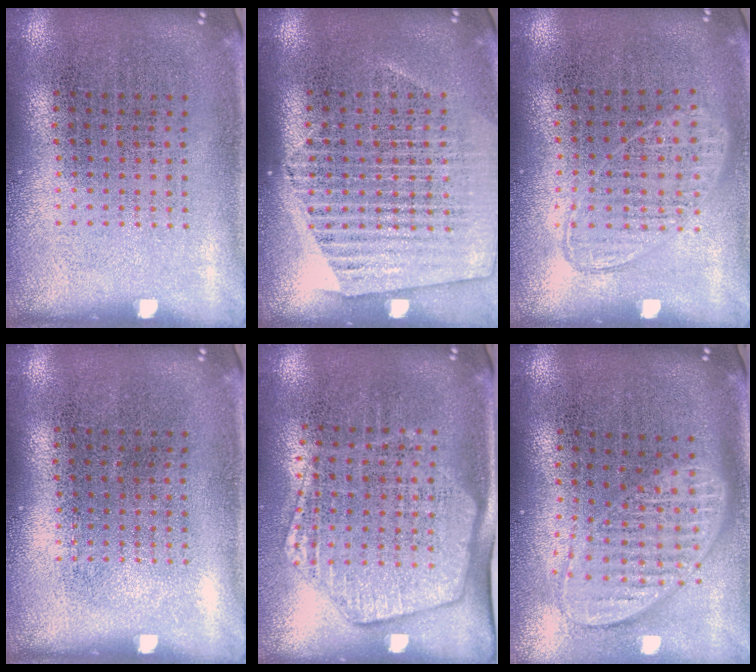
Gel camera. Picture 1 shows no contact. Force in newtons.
{"total": 1.5, "press": 1.5, "slide": 0.5}
{"total": 0.9, "press": 0.8, "slide": 0.3}
{"total": 0.0}
{"total": 1.8, "press": 1.5, "slide": 0.9}
{"total": 1.9, "press": 1.5, "slide": 1.1}